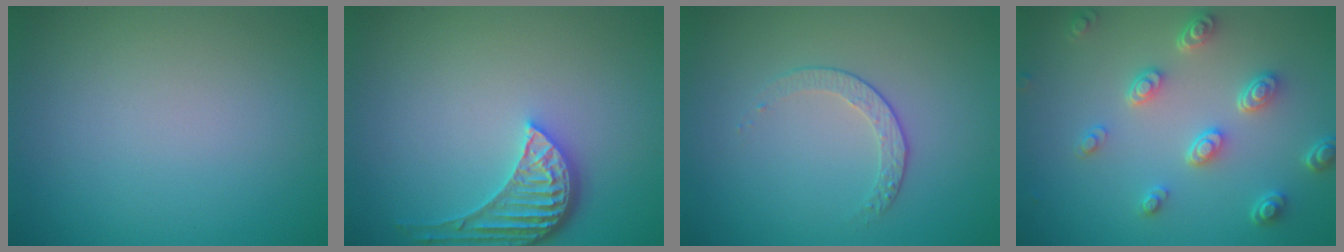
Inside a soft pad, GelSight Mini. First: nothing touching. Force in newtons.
{"total": 4.1, "press": 3.4, "slide": 2.4}
{"total": 1.6, "press": 1.0, "slide": 1.3}
{"total": 4.5, "press": 3.4, "slide": 3.0}